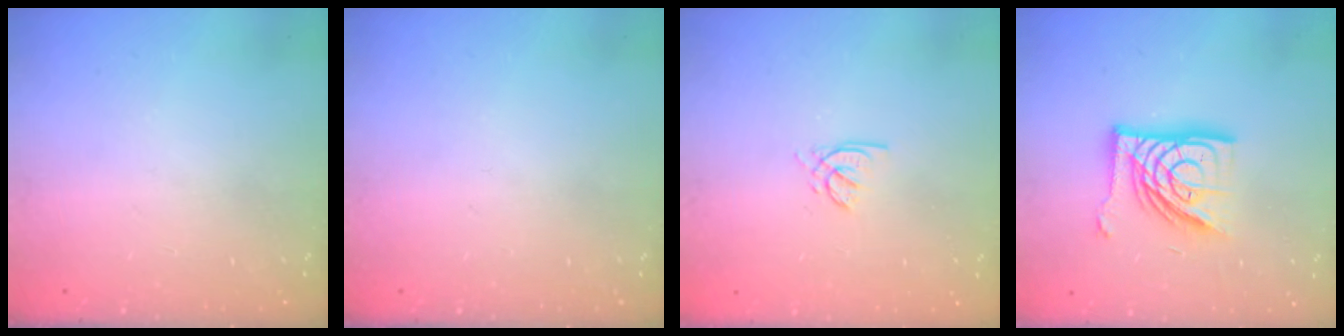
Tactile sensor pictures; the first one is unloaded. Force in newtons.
{"total": 0.0}
{"total": 1.5, "press": 1.5, "slide": 0.2}
{"total": 17.3, "press": 17.3, "slide": 1.7}